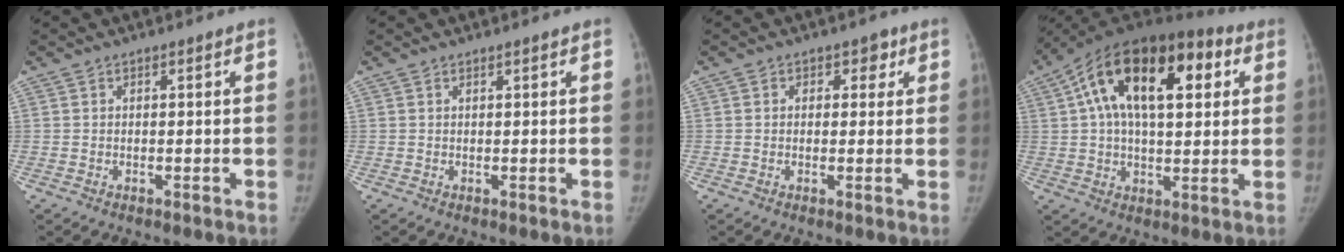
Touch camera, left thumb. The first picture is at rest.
{"total": 0.0}
{"total": 3.4, "force": [1.1, 2.7, 1.6], "torque": [0.009, 0.000, 0.008]}
{"total": 21.3, "force": [6.1, 10.6, 17.5], "torque": [-0.283, 0.036, 0.089]}